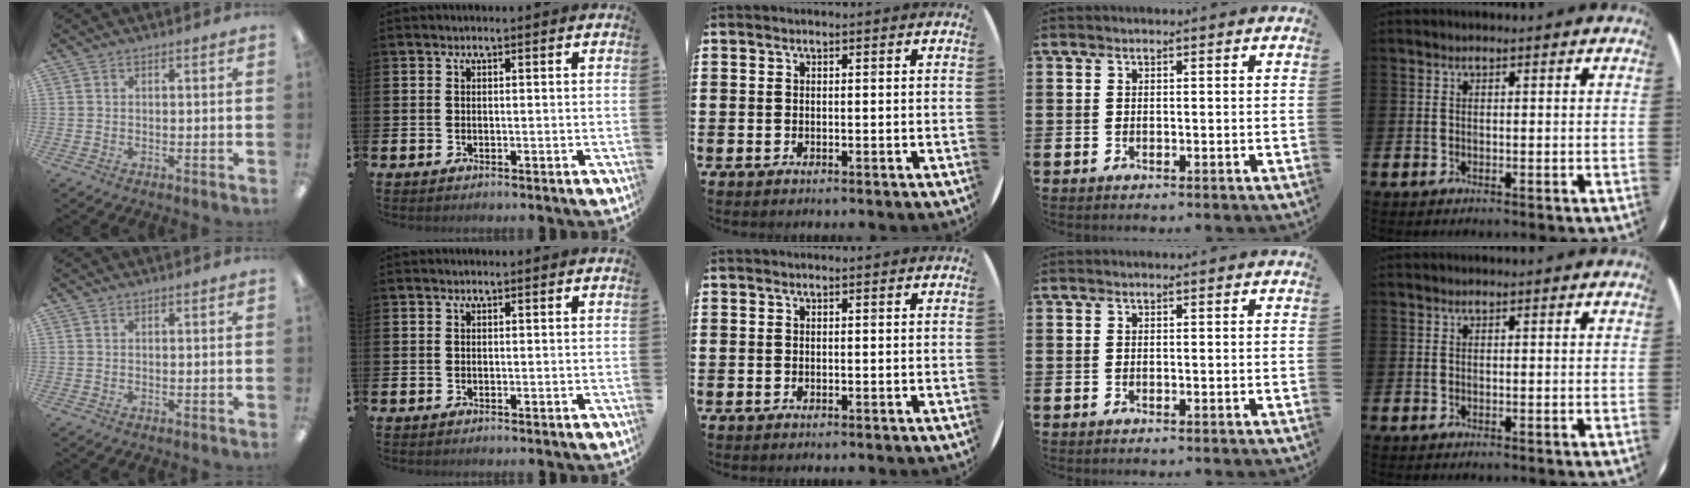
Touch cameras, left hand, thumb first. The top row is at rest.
{}